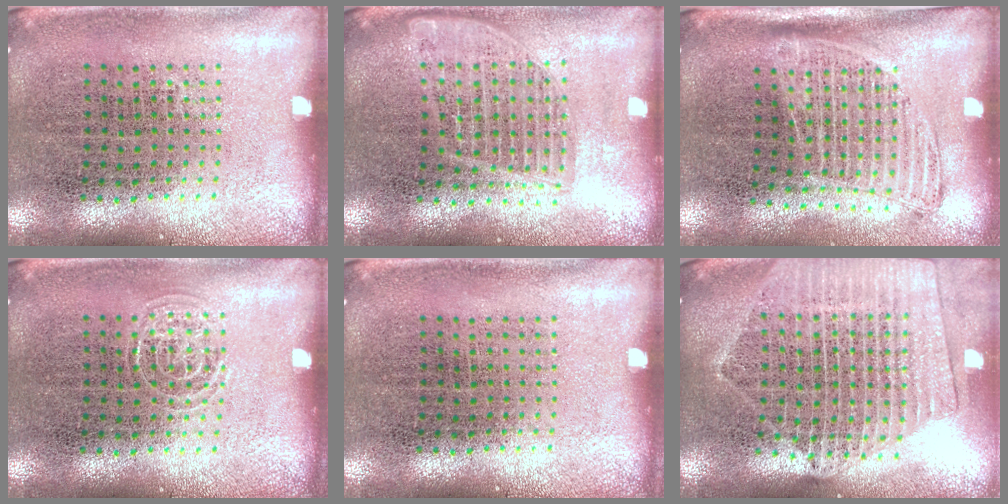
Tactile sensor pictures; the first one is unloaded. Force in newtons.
{"total": 1.6, "press": 1.4, "slide": 0.7}
{"total": 1.3, "press": 1.1, "slide": 0.7}
{"total": 0.5, "press": 0.5, "slide": 0.1}
{"total": 0.0}
{"total": 2.2, "press": 1.9, "slide": 1.1}